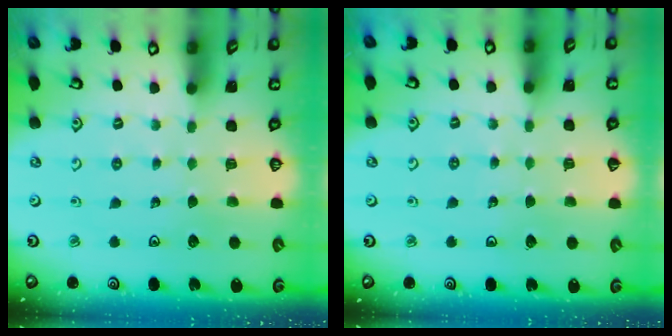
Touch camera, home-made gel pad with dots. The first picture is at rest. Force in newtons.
{"total": 2.6, "press": 2.6, "slide": 0.2}